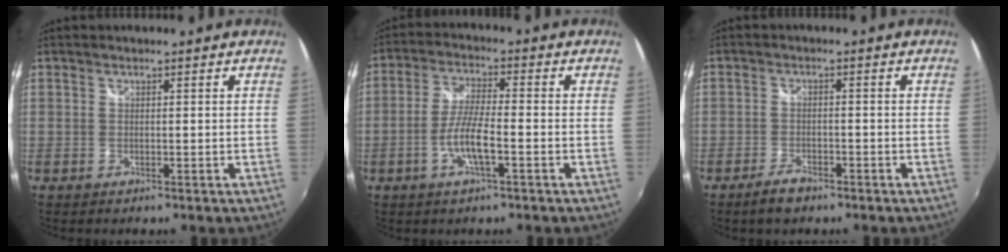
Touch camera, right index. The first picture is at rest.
{"total": 6.8, "force": [-2.7, 1.2, 6.2], "torque": [-0.126, -0.002, -0.051]}
{"total": 3.9, "force": [-3.0, 1.7, 1.9], "torque": [-0.050, 0.001, -0.054]}